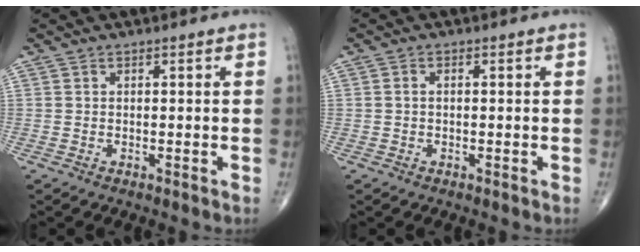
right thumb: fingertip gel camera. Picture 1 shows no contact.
{"total": 1.0, "force": [0.0, 0.6, 0.8], "torque": [-0.014, 0.004, -0.002]}